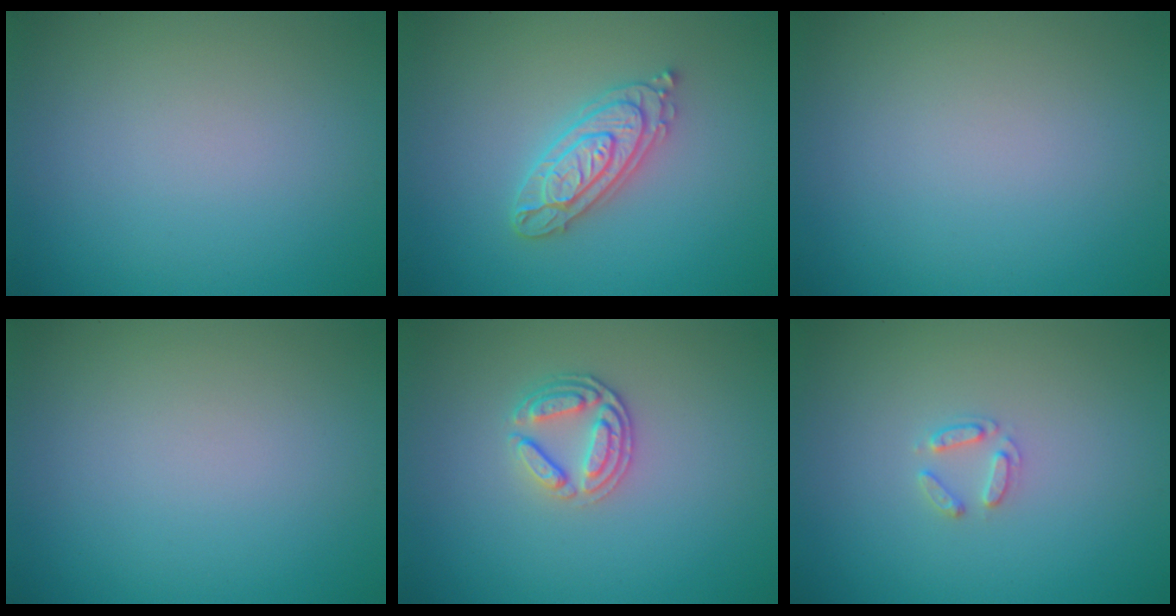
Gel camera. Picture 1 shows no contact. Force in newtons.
{"total": 4.0, "press": 4.0, "slide": 0.6}
{"total": 0.0}
{"total": 0.0}
{"total": 2.7, "press": 2.5, "slide": 1.0}
{"total": 1.5, "press": 1.4, "slide": 0.2}